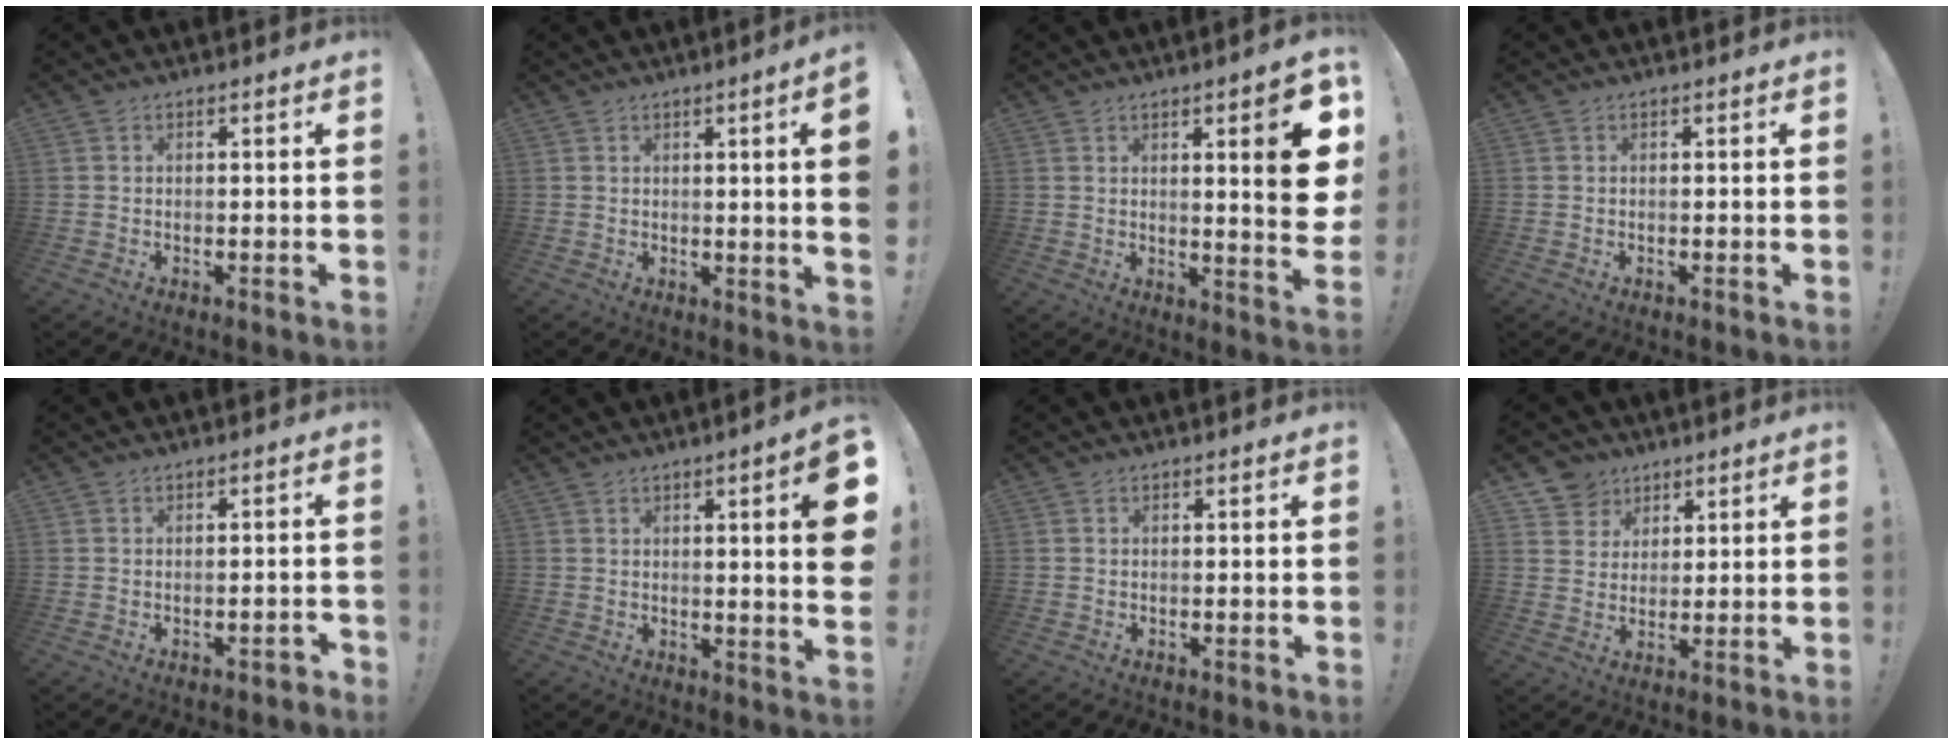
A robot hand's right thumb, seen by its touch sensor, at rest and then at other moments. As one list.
[{"total": 5.5, "force": [1.0, -0.8, 5.3], "torque": [-0.076, -0.010, 0.014]}, {"total": 12.0, "force": [3.4, 1.6, 11.4], "torque": [-0.136, -0.035, 0.043]}, {"total": 0.0}, {"total": 1.5, "force": [-1.2, 0.1, 0.9], "torque": [-0.019, 0.006, -0.021]}, {"total": 9.8, "force": [1.9, 0.8, 9.5], "torque": [-0.118, -0.020, 0.027]}, {"total": 0.0}, {"total": 7.2, "force": [4.5, 5.6, 0.6], "torque": [-0.009, -0.035, 0.089]}]